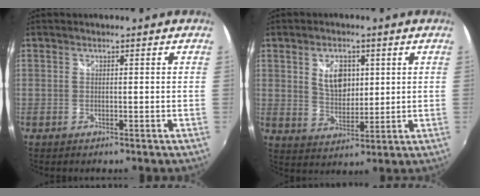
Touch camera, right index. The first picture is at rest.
{"total": 7.3, "force": [2.2, 4.6, 5.2], "torque": [-0.087, 0.004, 0.044]}